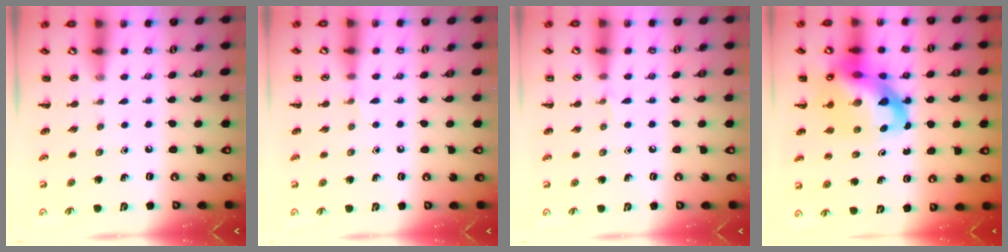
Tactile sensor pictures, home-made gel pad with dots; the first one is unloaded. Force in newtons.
{"total": 3.0, "press": 2.8, "slide": 0.9}
{"total": 3.4, "press": 3.2, "slide": 1.3}
{"total": 18.7, "press": 18.0, "slide": 4.9}